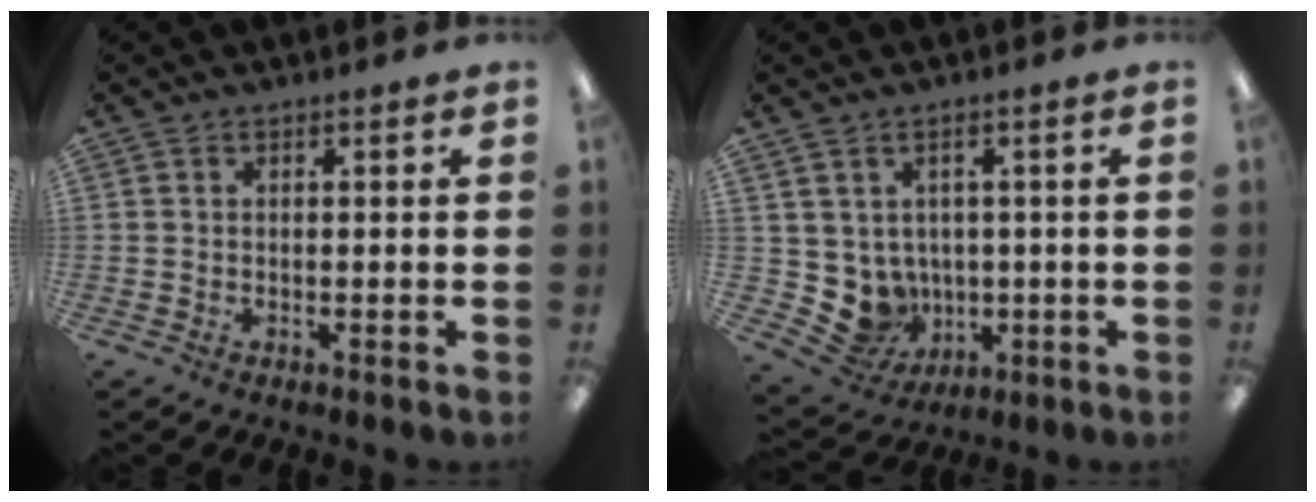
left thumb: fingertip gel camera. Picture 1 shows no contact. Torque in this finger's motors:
{"motor_torque": [-0.25, 0.26, 0.23, -0.22, 0.02]}